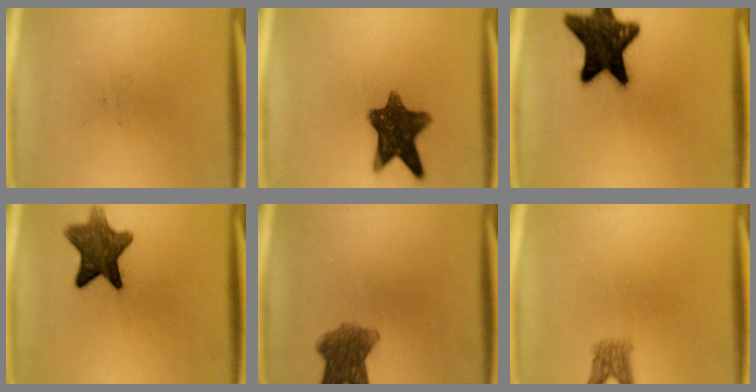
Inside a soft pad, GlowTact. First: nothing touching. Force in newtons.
{"total": 10.8}
{"total": 17.7}
{"total": 9.7}
{"total": 7.0}
{"total": 2.5}